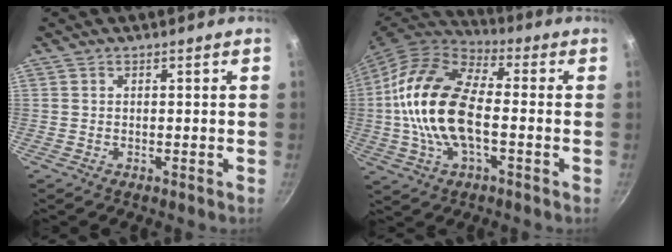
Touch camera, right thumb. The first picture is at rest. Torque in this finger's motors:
{"motor_torque": [-0.54, 1.85, 2.22, -0.55, 0.69]}